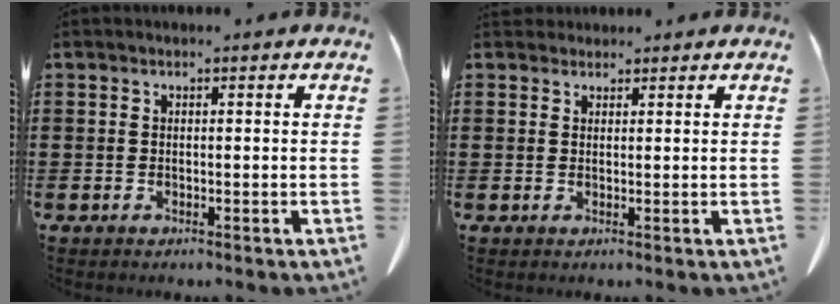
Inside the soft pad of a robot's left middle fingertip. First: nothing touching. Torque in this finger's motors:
{"motor_torque": [0.11, 0.10, -0.05, -0.02]}